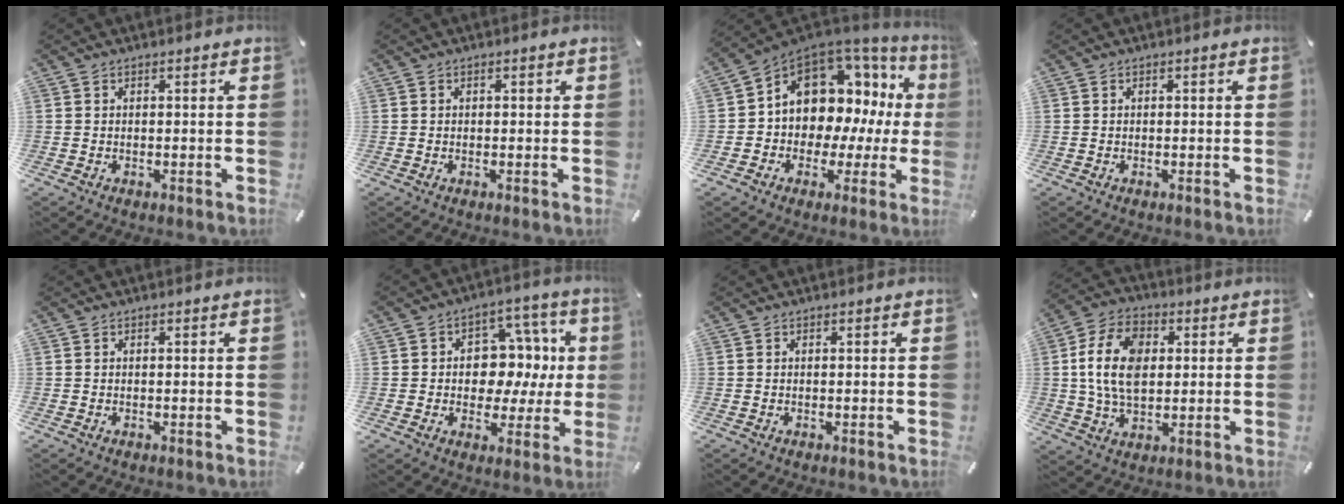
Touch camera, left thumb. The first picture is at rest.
{"total": 0.6, "force": [-0.1, 0.6, 0.2], "torque": [-0.002, 0.005, -0.003]}
{"total": 11.8, "force": [4.0, 9.6, 5.4], "torque": [-0.092, -0.046, 0.076]}
{"total": 0.0}
{"total": 0.0}
{"total": 11.4, "force": [0.9, 9.6, 6.2], "torque": [-0.069, -0.015, 0.022]}
{"total": 0.0}
{"total": 13.5, "force": [1.6, 9.6, 9.3], "torque": [-0.196, 0.012, 0.028]}